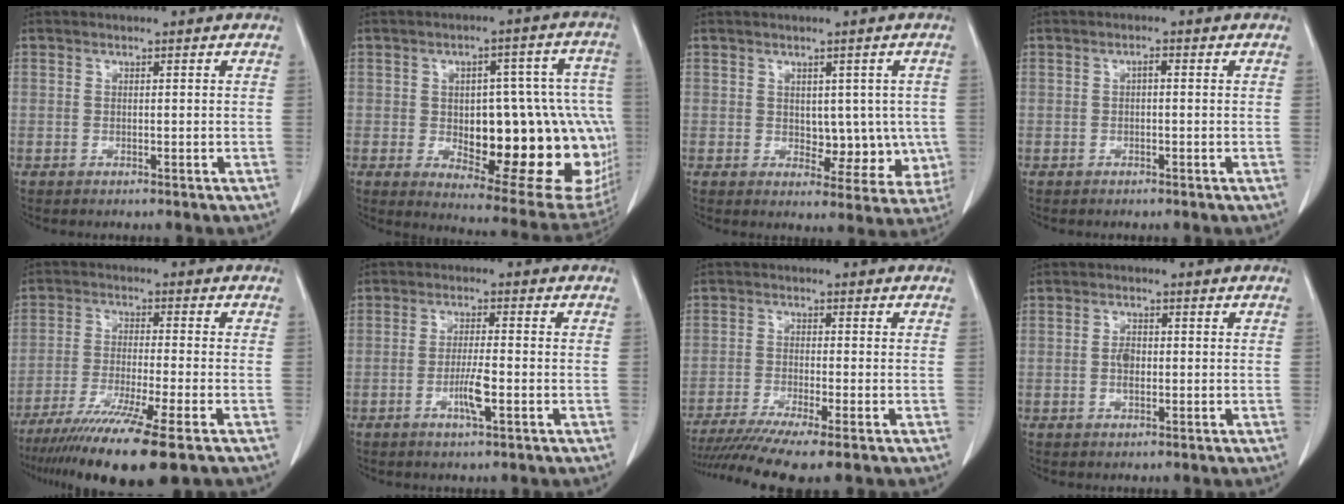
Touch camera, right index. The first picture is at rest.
{"total": 25.3, "force": [-3.7, 9.5, 23.1], "torque": [-0.219, 0.025, -0.019]}
{"total": 7.0, "force": [0.0, 4.4, 5.4], "torque": [-0.043, 0.005, 0.012]}
{"total": 0.9, "force": [0.0, 0.3, 0.8], "torque": [-0.015, 0.003, -0.001]}
{"total": 13.9, "force": [-9.7, -0.4, 10.0], "torque": [-0.180, -0.044, -0.160]}
{"total": 2.9, "force": [-1.0, 0.0, 2.7], "torque": [-0.053, -0.003, -0.020]}
{"total": 10.6, "force": [-8.4, -0.5, 6.4], "torque": [-0.096, -0.019, -0.132]}
{"total": 2.3, "force": [-0.2, 1.2, 1.9], "torque": [-0.036, 0.003, -0.003]}